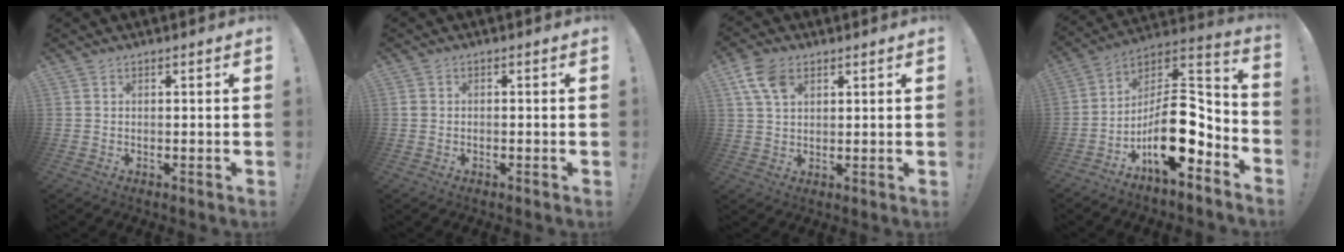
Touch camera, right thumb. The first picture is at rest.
{"total": 1.3, "force": [-0.9, 0.7, 0.5], "torque": [-0.016, 0.007, -0.015]}
{"total": 8.5, "force": [3.8, 5.5, 5.2], "torque": [-0.094, 0.000, 0.078]}
{"total": 18.3, "force": [-5.9, 8.5, 15.1], "torque": [-0.259, 0.025, -0.090]}